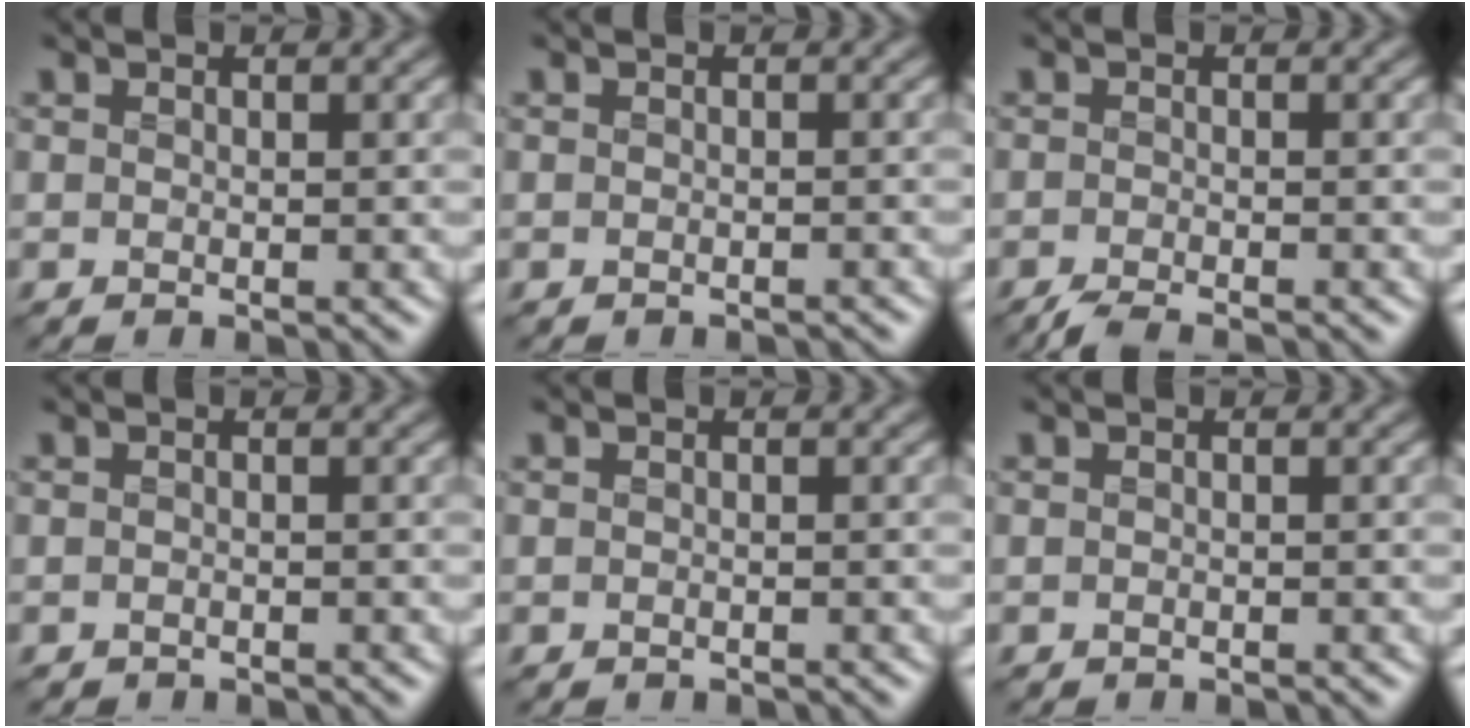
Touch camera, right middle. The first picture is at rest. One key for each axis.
{"total": 0.6, "fx": -0.5, "fy": 0.2, "fz": 0.0, "tx": -0.001, "ty": -0.005, "tz": -0.009}
{"total": 2.4, "fx": -2.2, "fy": 0.4, "fz": 1.0, "tx": -0.005, "ty": -0.005, "tz": -0.041}
{"total": 0.6, "fx": -0.5, "fy": 0.1, "fz": -0.2, "tx": 0.004, "ty": 0.001, "tz": -0.004}
{"total": 0.0}
{"total": 0.0}